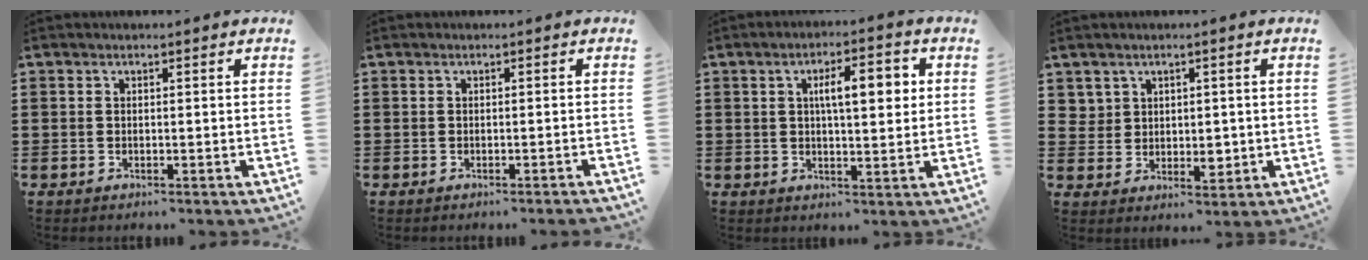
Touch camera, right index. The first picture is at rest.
{"total": 0.5, "force": [-0.4, -0.2, 0.3], "torque": [-0.006, -0.002, -0.009]}
{"total": 6.6, "force": [1.5, 2.1, 6.1], "torque": [-0.103, 0.004, 0.018]}
{"total": 3.7, "force": [1.5, 3.1, 1.4], "torque": [-0.030, 0.006, 0.028]}